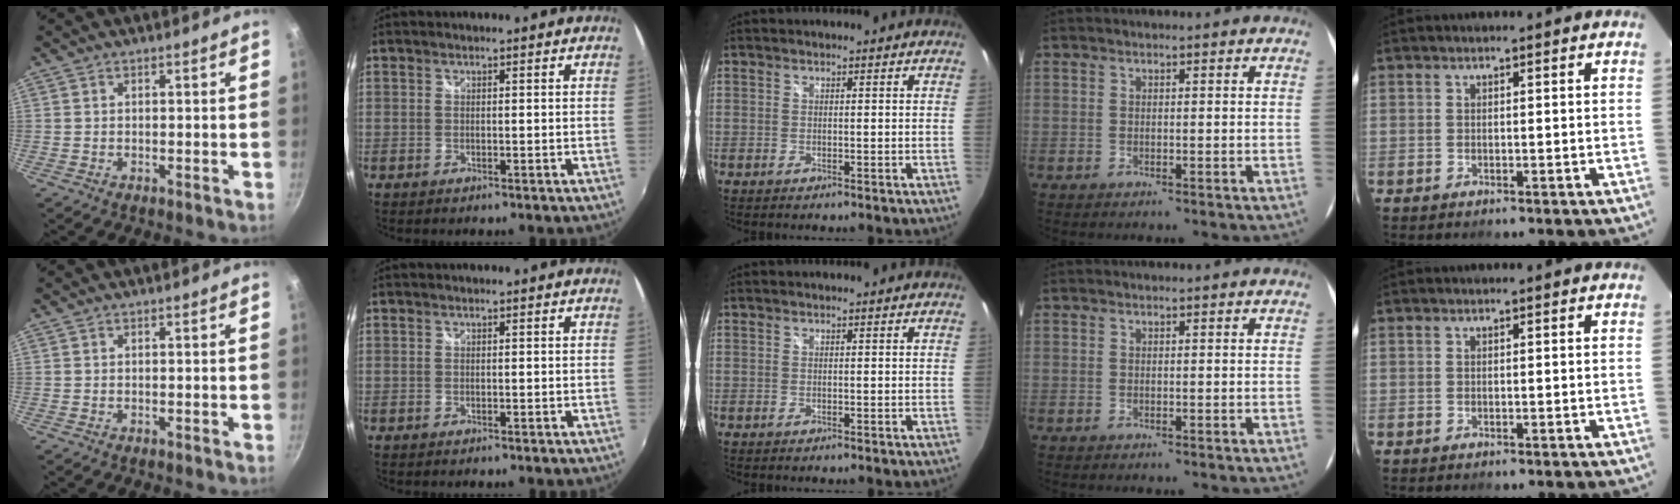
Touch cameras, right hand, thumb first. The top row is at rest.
{}